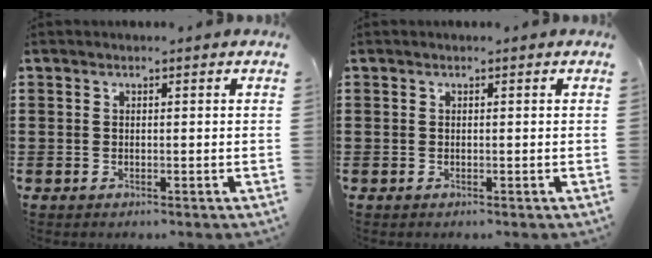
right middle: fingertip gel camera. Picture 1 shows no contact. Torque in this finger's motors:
{"motor_torque": [-0.07, 0.08, -0.04, -0.01]}